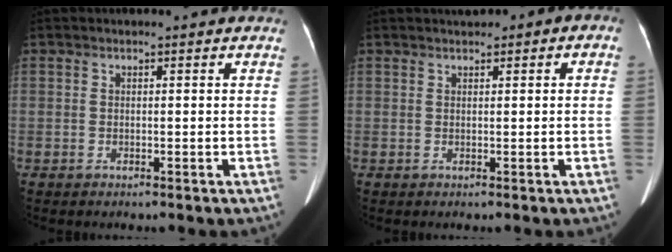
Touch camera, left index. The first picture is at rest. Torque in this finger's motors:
{"motor_torque": [0.40, -1.10, 0.07, 0.02]}